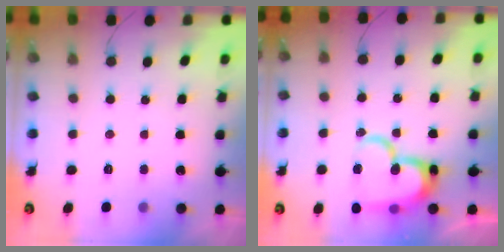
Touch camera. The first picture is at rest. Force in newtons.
{"total": 18.9, "press": 18.8, "slide": 1.6}